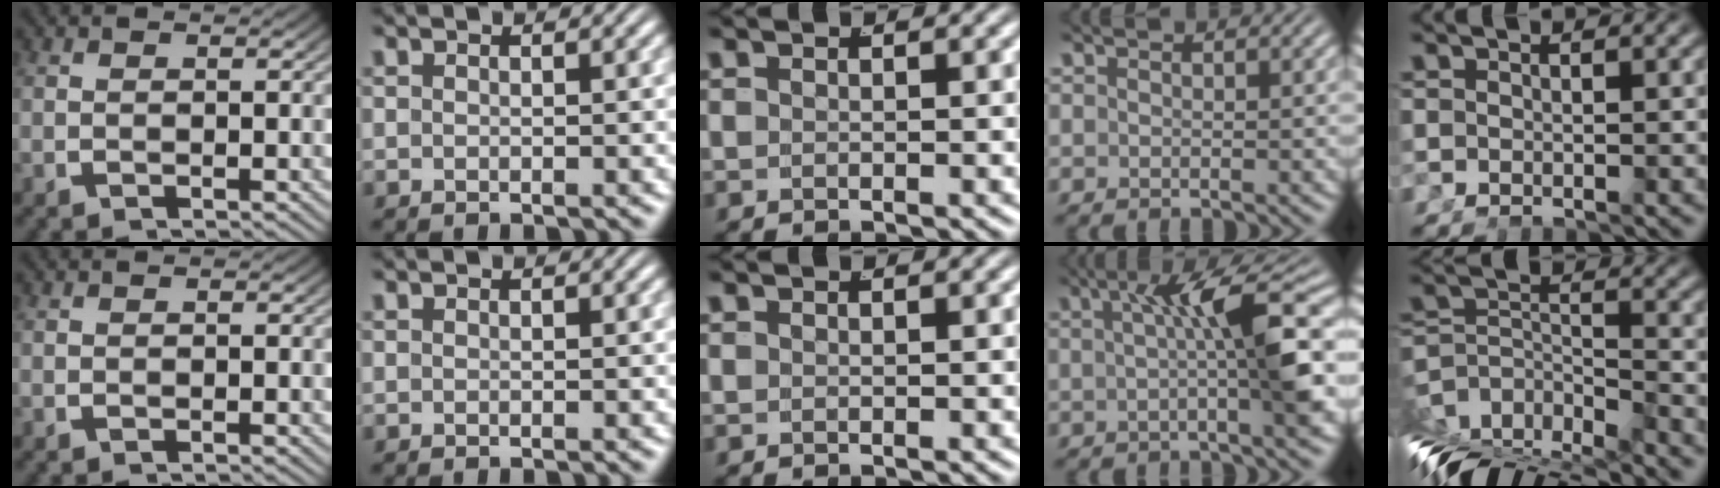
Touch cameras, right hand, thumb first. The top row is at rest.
{"thumb": {"total": 0.6, "force": [-0.3, 0.5, 0.1], "torque": [0.004, -0.002, -0.009]}, "ring": {"total": 7.2, "force": [0.0, 0.7, 7.1], "torque": [-0.116, 0.012, 0.002]}, "little": {"total": 9.1, "force": [-5.7, 5.1, 4.8], "torque": [-0.099, -0.061, -0.071]}}